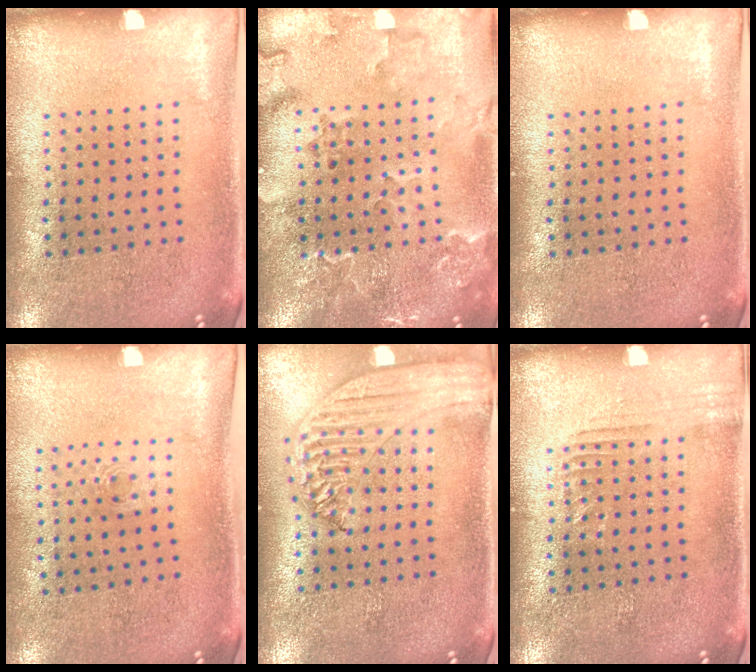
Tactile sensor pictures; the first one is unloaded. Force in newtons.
{"total": 2.6, "press": 2.3, "slide": 1.1}
{"total": 0.0}
{"total": 0.6, "press": 0.3, "slide": 0.5}
{"total": 1.7, "press": 1.7, "slide": 0.5}
{"total": 1.2, "press": 1.2, "slide": 0.3}